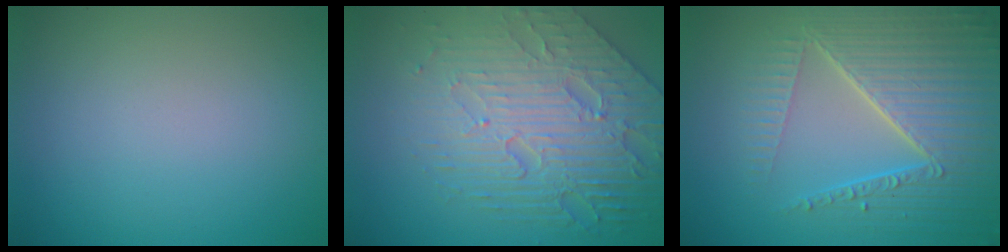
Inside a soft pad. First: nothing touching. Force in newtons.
{"total": 7.6, "press": 5.6, "slide": 5.2}
{"total": 7.3, "press": 5.5, "slide": 4.8}